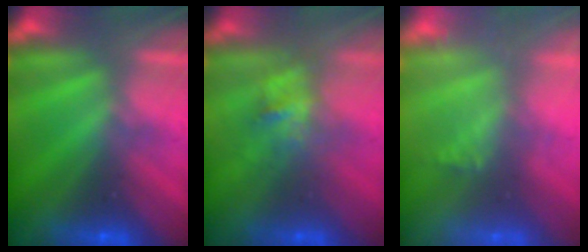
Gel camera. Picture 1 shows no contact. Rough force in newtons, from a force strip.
{"total": 2.9}
{"total": 1.7}